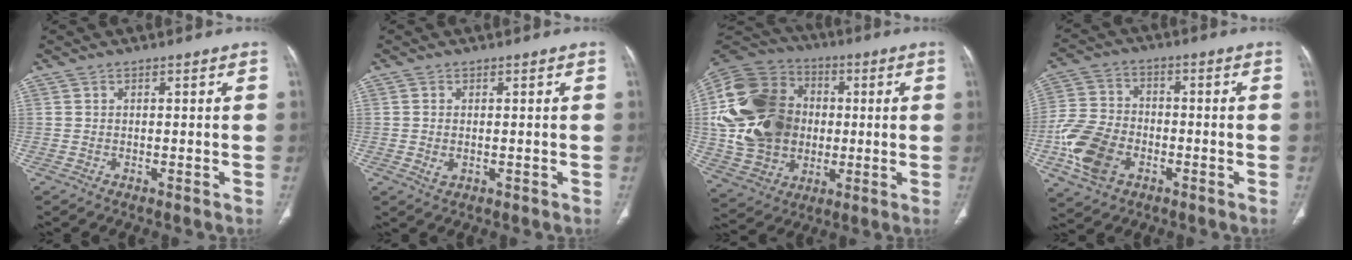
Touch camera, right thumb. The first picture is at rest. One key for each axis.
{"total": 2.1, "fx": -0.3, "fy": 1.3, "fz": 1.6, "tx": -0.038, "ty": -0.002, "tz": -0.002}
{"total": 25.5, "fx": 0.9, "fy": 19.8, "fz": 16.0, "tx": -0.318, "ty": 0.017, "tz": 0.027}
{"total": 12.8, "fx": -4.4, "fy": 9.0, "fz": 8.0, "tx": -0.157, "ty": 0.016, "tz": -0.085}